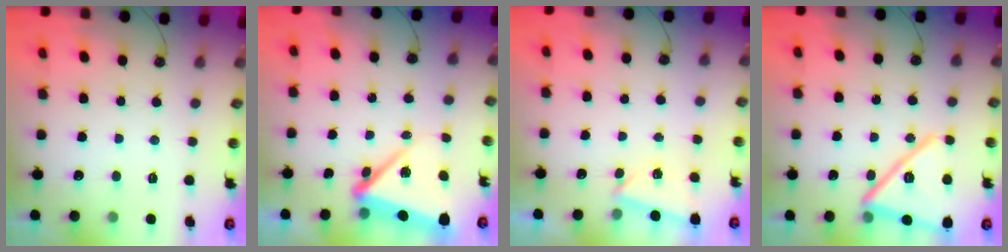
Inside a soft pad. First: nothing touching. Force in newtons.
{"total": 9.3, "press": 9.1, "slide": 1.7}
{"total": 1.7, "press": 0.9, "slide": 1.5}
{"total": 17.8, "press": 17.7, "slide": 2.1}